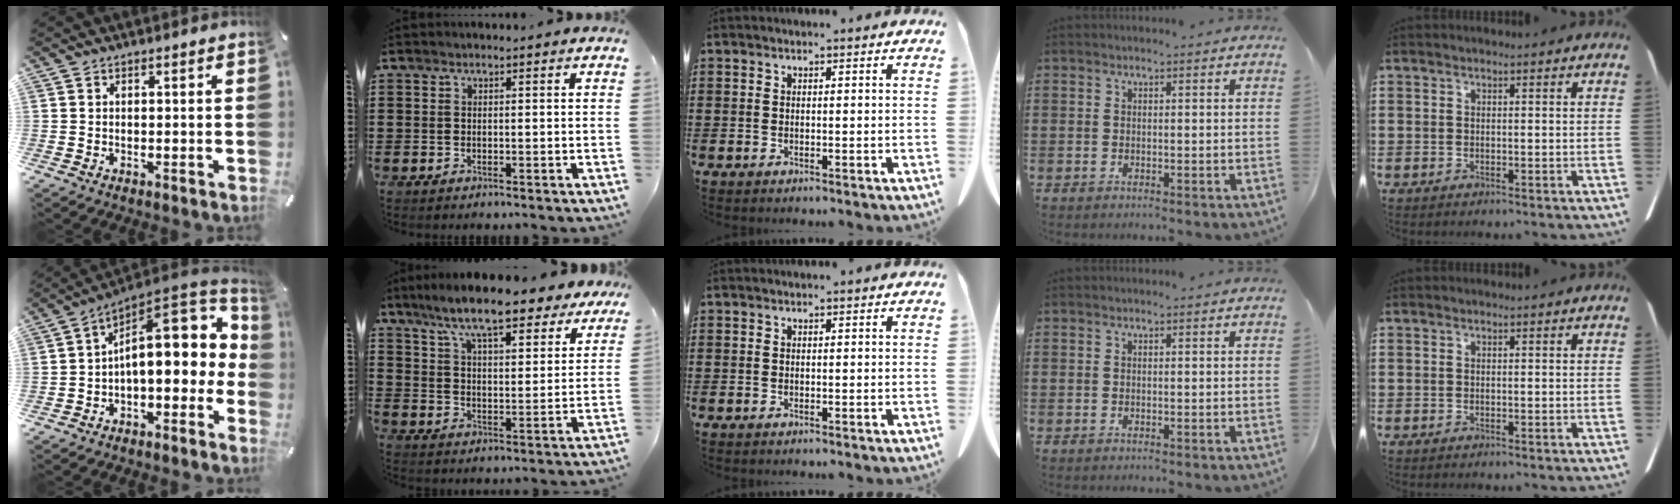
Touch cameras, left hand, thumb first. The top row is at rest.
{"thumb": {"total": 16.1, "force": [2.9, 8.2, 13.6], "torque": [-0.195, -0.027, 0.048]}, "index": {"total": 10.3, "force": [8.8, 1.1, 5.3], "torque": [-0.134, -0.034, 0.152]}}